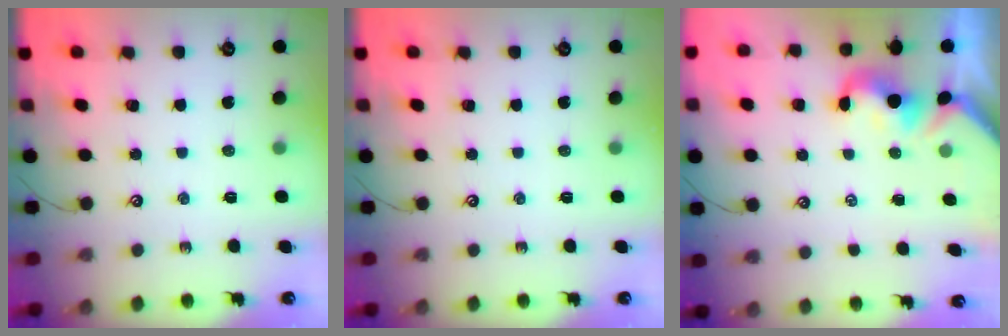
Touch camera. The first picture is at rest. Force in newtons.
{"total": 0.0}
{"total": 1.1, "press": 1.0, "slide": 0.3}